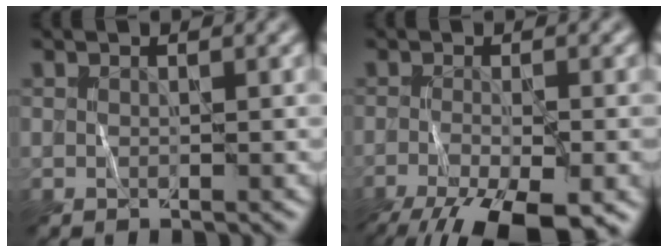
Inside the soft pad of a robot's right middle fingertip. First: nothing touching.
{"total": 10.3, "force": [-6.6, 3.2, 7.3], "torque": [-0.136, -0.041, -0.100]}